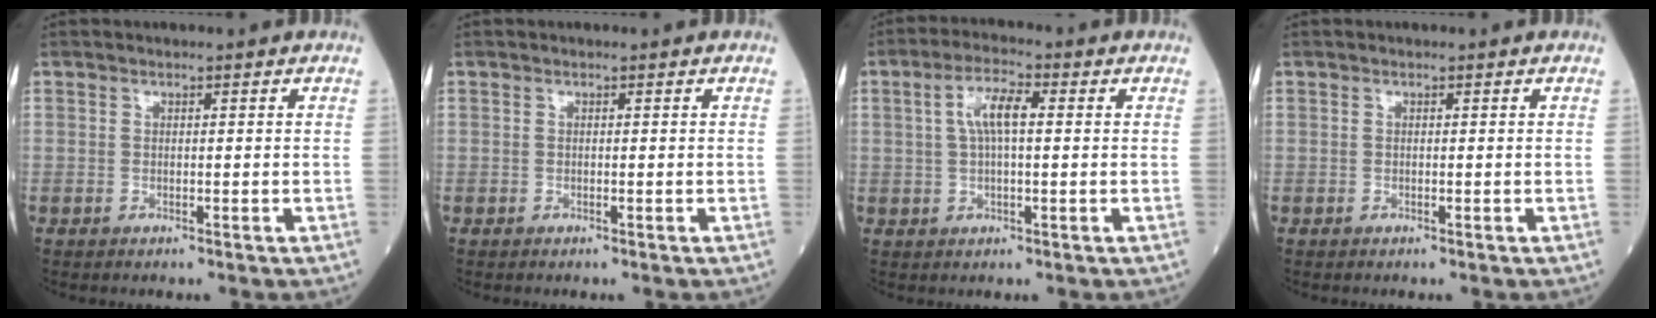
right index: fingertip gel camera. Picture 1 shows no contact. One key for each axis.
{"total": 0.0}
{"total": 5.7, "fx": 1.1, "fy": 1.5, "fz": 5.4, "tx": -0.106, "ty": 0.016, "tz": 0.020}
{"total": 0.0}